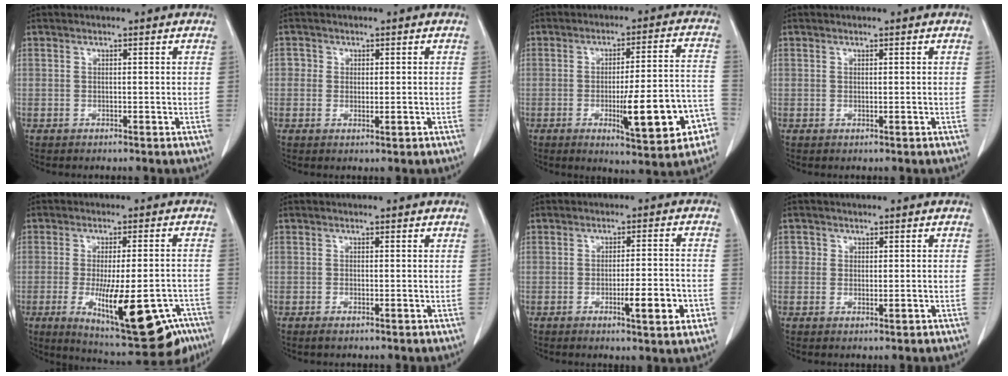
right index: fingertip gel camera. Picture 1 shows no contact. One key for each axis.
{"total": 2.3, "fx": -0.2, "fy": 1.8, "fz": 1.4, "tx": -0.015, "ty": 0.000, "tz": -0.003}
{"total": 14.6, "fx": -5.2, "fy": 2.5, "fz": 13.4, "tx": -0.179, "ty": 0.009, "tz": -0.065}
{"total": 0.0}
{"total": 19.2, "fx": -9.2, "fy": 5.1, "fz": 16.0, "tx": -0.195, "ty": -0.011, "tz": -0.121}
{"total": 0.9, "fx": -0.4, "fy": 0.3, "fz": 0.7, "tx": -0.014, "ty": -0.002, "tz": -0.006}
{"total": 7.9, "fx": -2.8, "fy": 0.8, "fz": 7.3, "tx": -0.105, "ty": -0.006, "tz": -0.037}
{"total": 1.9, "fx": -0.1, "fy": 1.6, "fz": 1.1, "tx": -0.012, "ty": -0.001, "tz": -0.001}